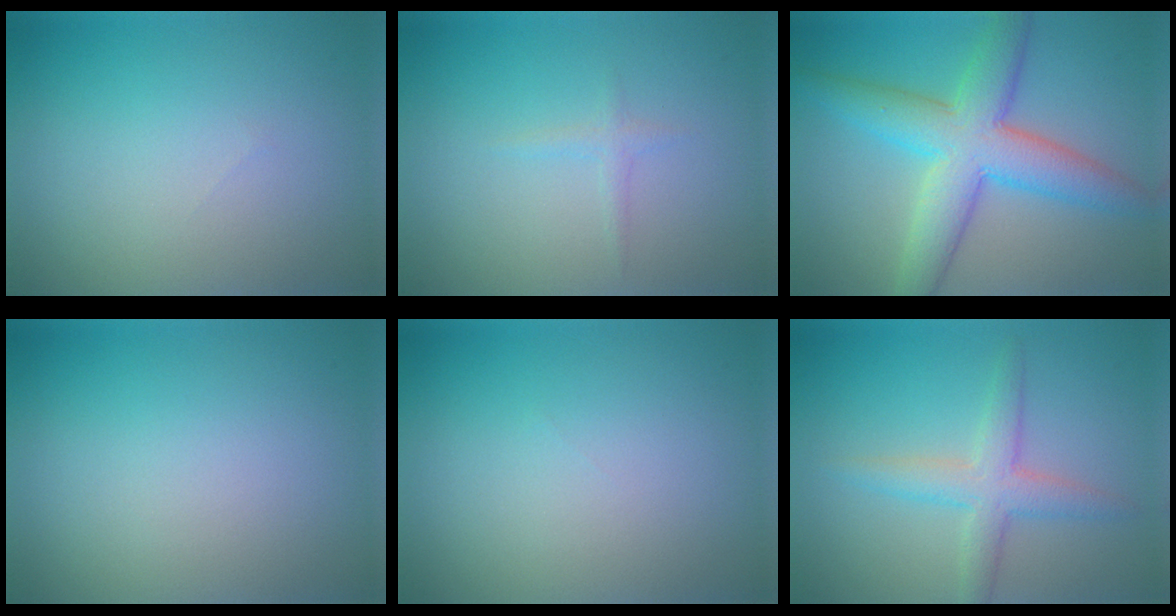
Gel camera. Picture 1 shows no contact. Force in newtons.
{"total": 0.8, "press": 0.8, "slide": 0.1}
{"total": 7.7, "press": 7.7, "slide": 0.2}
{"total": 0.0}
{"total": 0.0}
{"total": 3.3, "press": 3.3, "slide": 0.0}